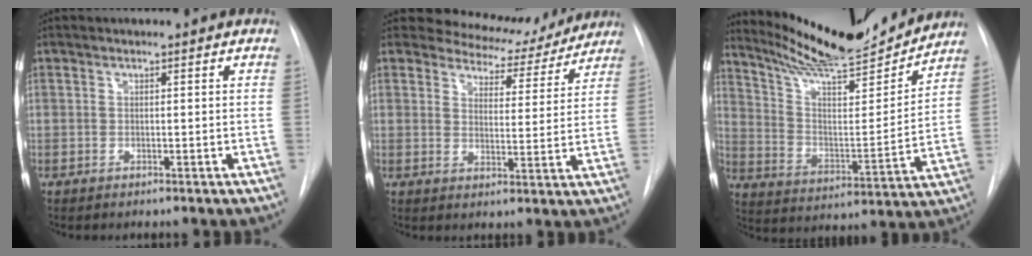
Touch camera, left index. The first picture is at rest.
{"total": 10.4, "force": [9.6, 4.0, 1.4], "torque": [-0.005, -0.008, 0.112]}
{"total": 19.6, "force": [18.2, 1.6, 7.0], "torque": [-0.125, -0.026, 0.285]}